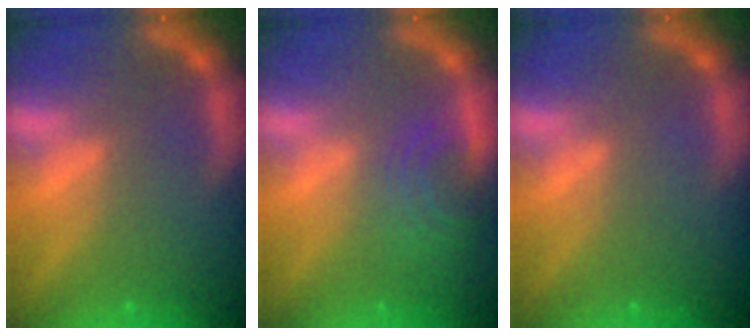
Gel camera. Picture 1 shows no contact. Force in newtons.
{"total": 4.0}
{"total": 0.0}